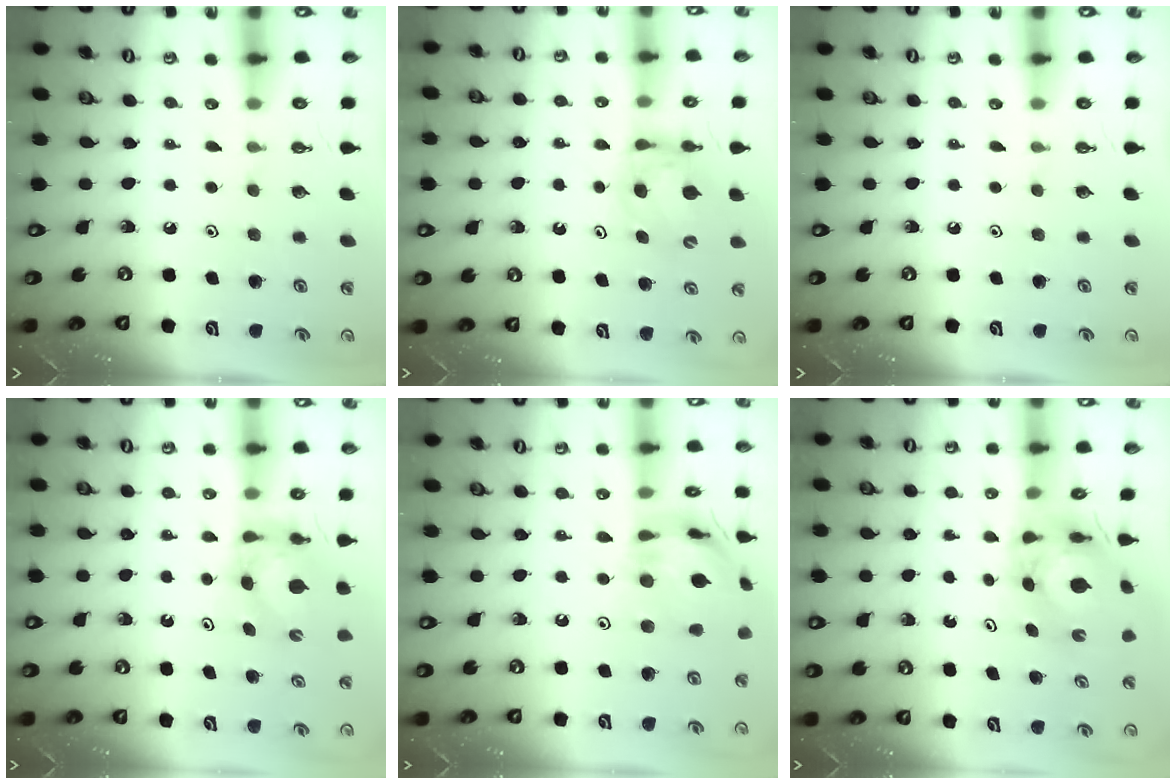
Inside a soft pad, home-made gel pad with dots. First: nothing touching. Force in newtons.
{"total": 6.1, "press": 6.1, "slide": 0.3}
{"total": 0.0}
{"total": 6.0, "press": 6.0, "slide": 0.3}
{"total": 16.3, "press": 16.2, "slide": 1.8}
{"total": 7.1, "press": 7.0, "slide": 0.8}